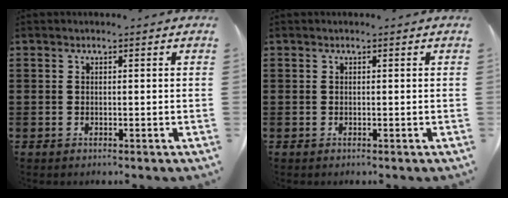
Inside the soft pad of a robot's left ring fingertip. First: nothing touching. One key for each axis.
{"total": 0.0}